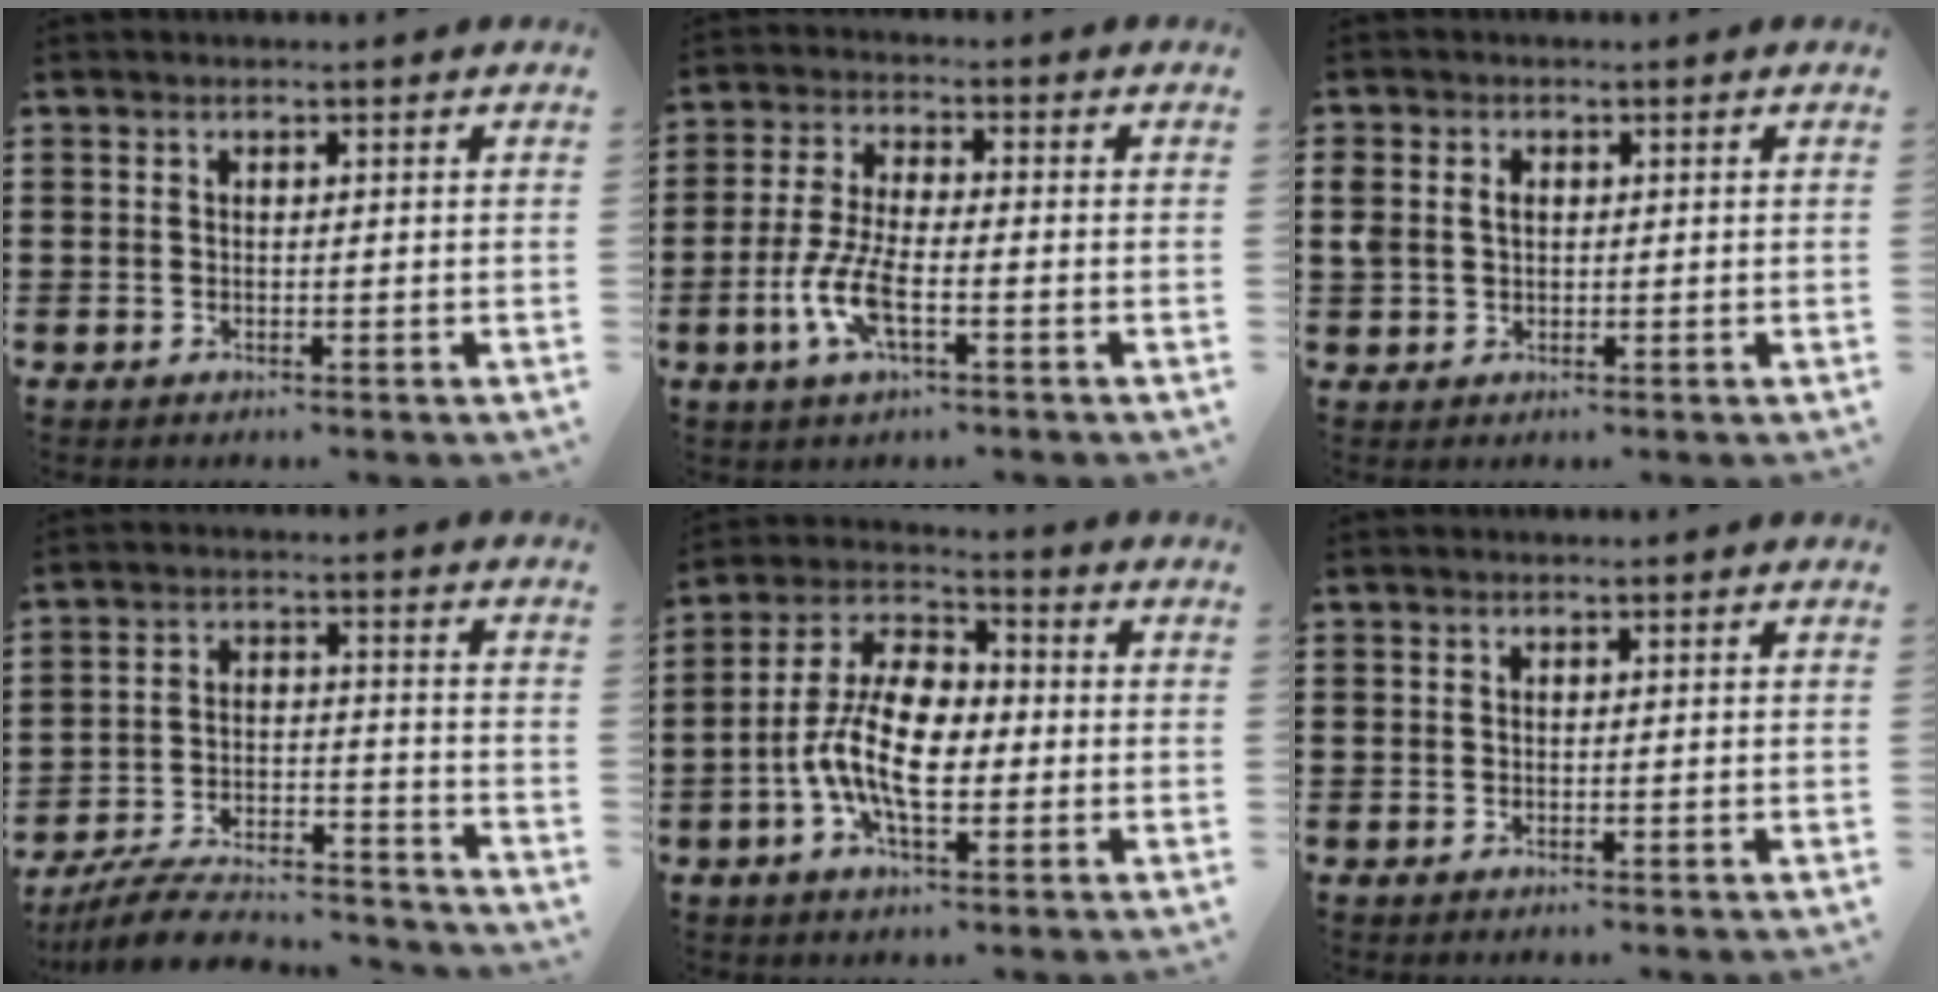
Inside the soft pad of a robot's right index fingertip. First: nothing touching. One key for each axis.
{"total": 7.2, "fx": -2.8, "fy": 2.1, "fz": 6.2, "tx": -0.152, "ty": -0.018, "tz": -0.058}
{"total": 2.1, "fx": 0.4, "fy": 1.7, "fz": 1.3, "tx": -0.030, "ty": 0.010, "tz": 0.006}
{"total": 7.6, "fx": -7.0, "fy": 1.3, "fz": 2.7, "tx": -0.054, "ty": 0.008, "tz": -0.137}
{"total": 10.8, "fx": -2.4, "fy": 5.2, "fz": 9.1, "tx": -0.211, "ty": -0.006, "tz": -0.051}
{"total": 0.0}